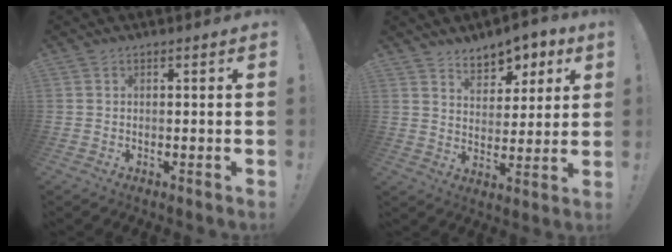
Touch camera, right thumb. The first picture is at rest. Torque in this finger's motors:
{"motor_torque": [0.04, 0.16, 0.08, 0.56, 0.03]}